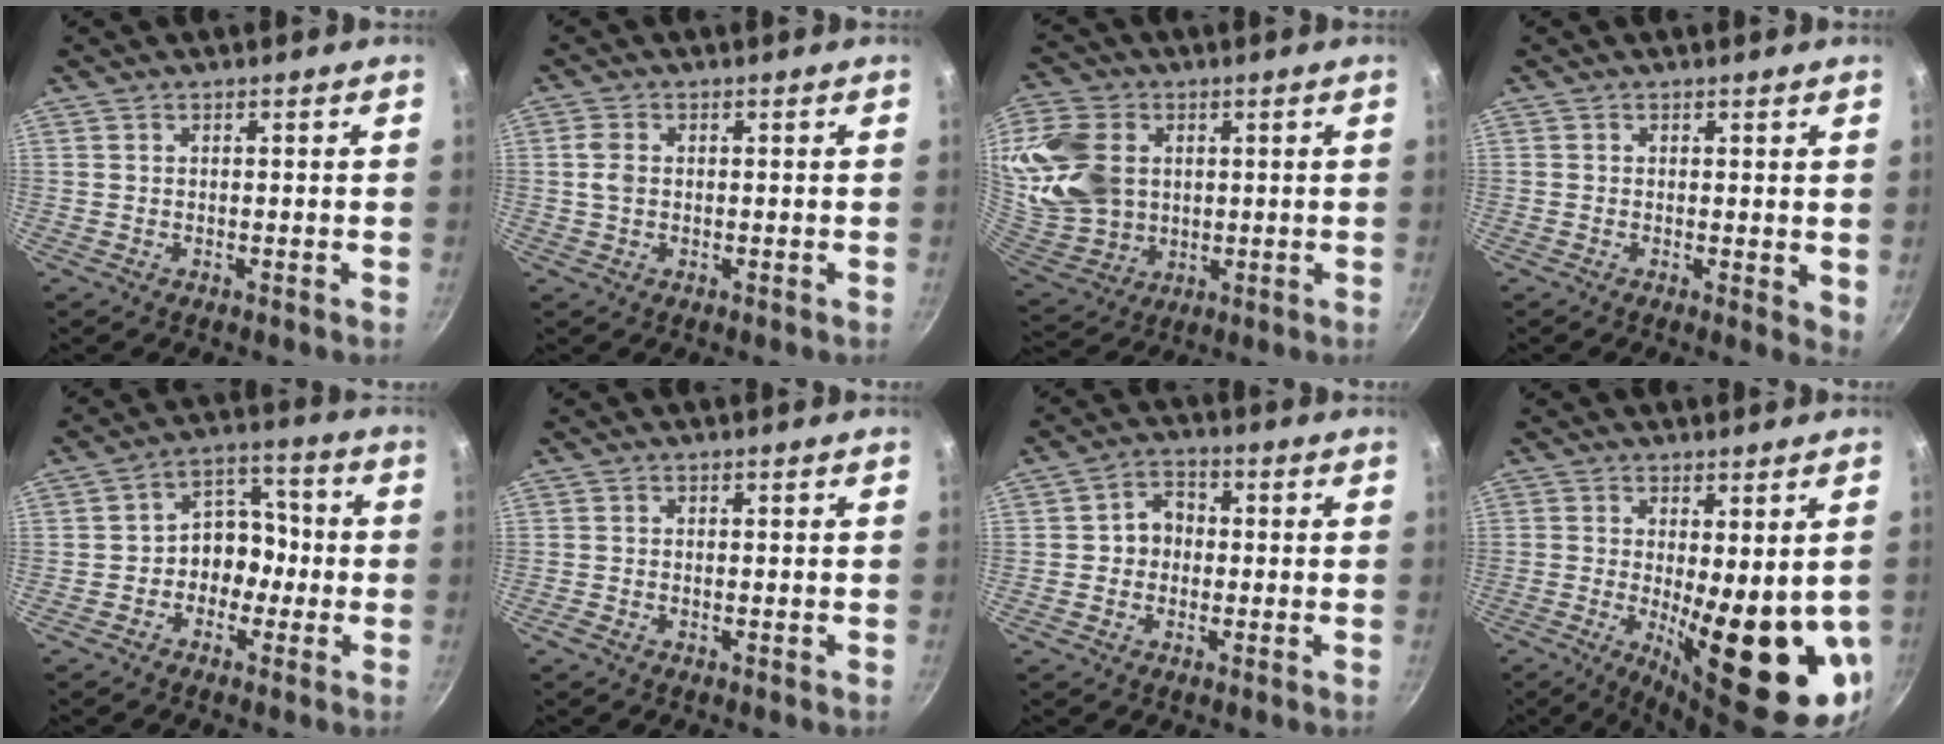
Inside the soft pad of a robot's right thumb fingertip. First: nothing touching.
{"total": 2.8, "force": [0.2, 2.0, 2.0], "torque": [-0.042, 0.004, 0.000]}
{"total": 16.7, "force": [2.9, 12.8, 10.3], "torque": [-0.200, -0.008, 0.069]}
{"total": 2.9, "force": [0.4, 1.3, 2.6], "torque": [-0.030, -0.007, 0.003]}
{"total": 8.3, "force": [-2.0, 6.6, 4.5], "torque": [-0.008, 0.043, -0.042]}
{"total": 0.8, "force": [-0.5, 0.3, 0.6], "torque": [-0.019, 0.004, -0.014]}
{"total": 5.1, "force": [-0.3, 4.4, 2.7], "torque": [-0.010, 0.013, -0.013]}
{"total": 17.2, "force": [-2.0, 5.4, 16.2], "torque": [-0.211, -0.034, -0.013]}